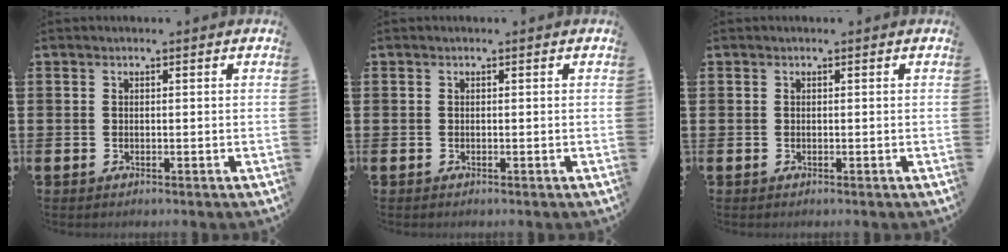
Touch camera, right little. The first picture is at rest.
{"total": 0.0}
{"total": 0.0}